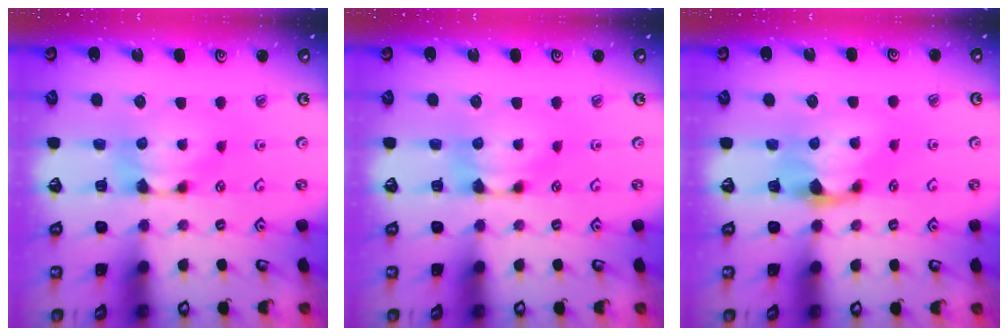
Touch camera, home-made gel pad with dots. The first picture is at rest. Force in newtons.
{"total": 0.0}
{"total": 1.1, "press": 0.6, "slide": 0.9}